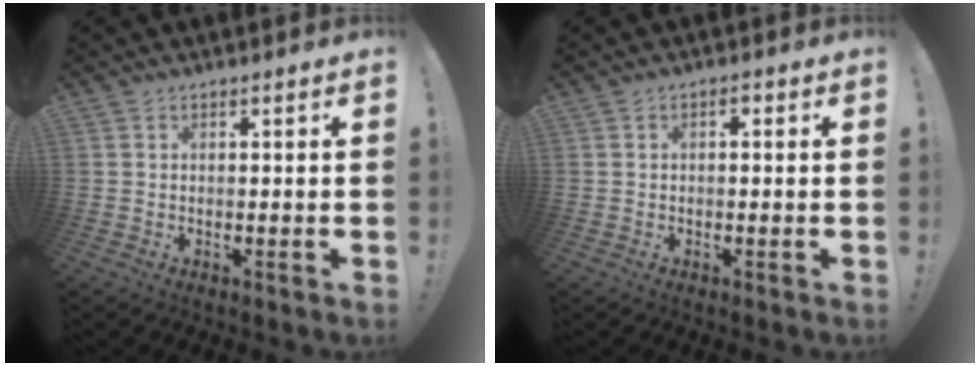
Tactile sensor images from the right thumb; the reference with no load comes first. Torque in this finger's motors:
{"motor_torque": [-0.01, 0.23, 0.09, 0.09, 0.00]}